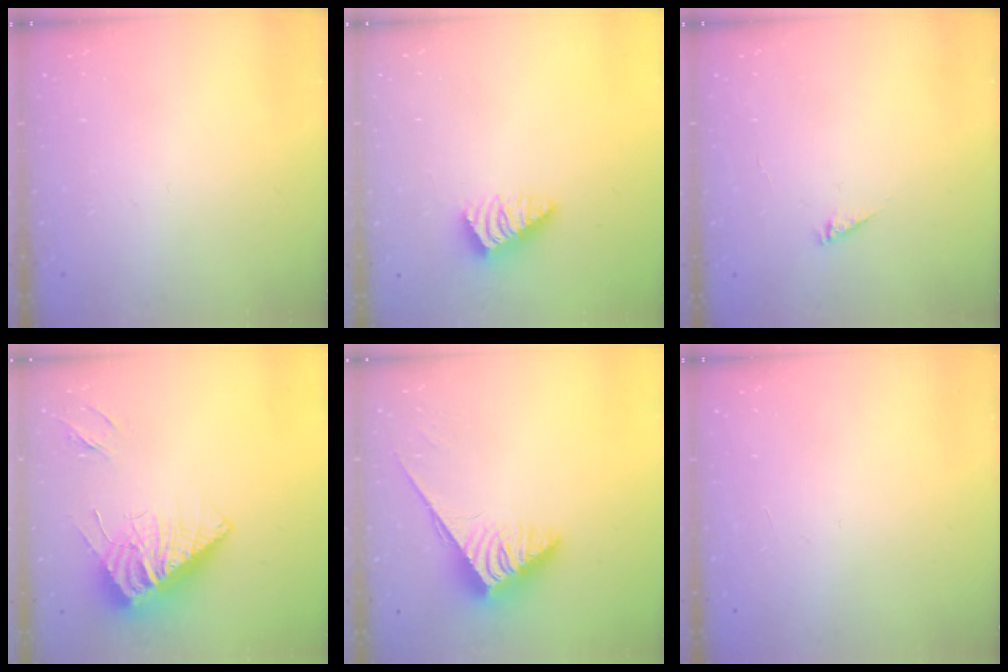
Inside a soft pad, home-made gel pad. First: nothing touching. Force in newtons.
{"total": 2.4, "press": 2.4, "slide": 0.4}
{"total": 1.8, "press": 1.8, "slide": 0.2}
{"total": 11.2, "press": 11.1, "slide": 1.6}
{"total": 3.8, "press": 3.8, "slide": 0.6}
{"total": 0.0}